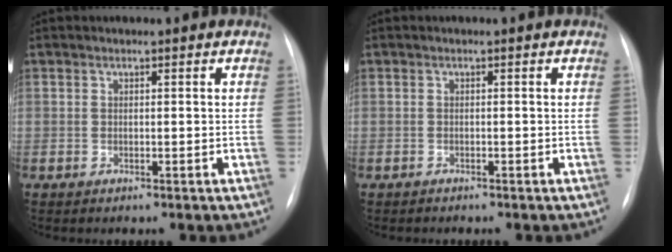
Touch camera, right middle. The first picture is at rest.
{"total": 0.7, "force": [-0.6, 0.3, 0.1], "torque": [-0.009, 0.000, -0.011]}